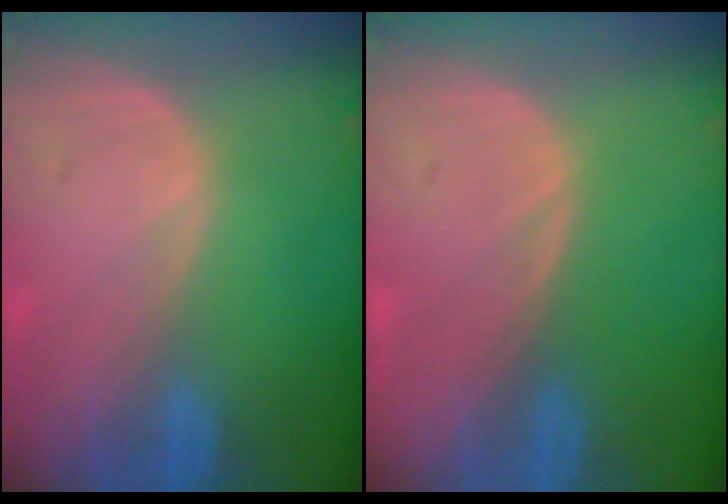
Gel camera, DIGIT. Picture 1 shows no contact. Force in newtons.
{"total": 0.0}